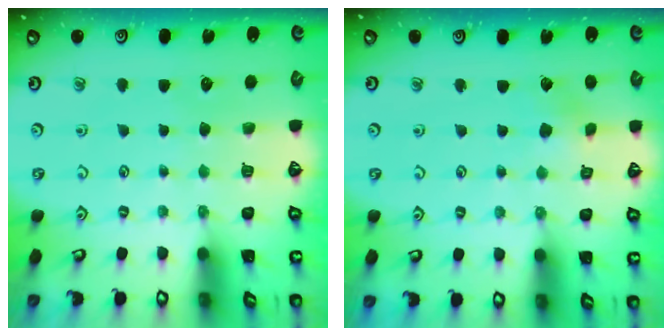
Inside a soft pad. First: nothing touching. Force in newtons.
{"total": 2.7, "press": 2.7, "slide": 0.3}